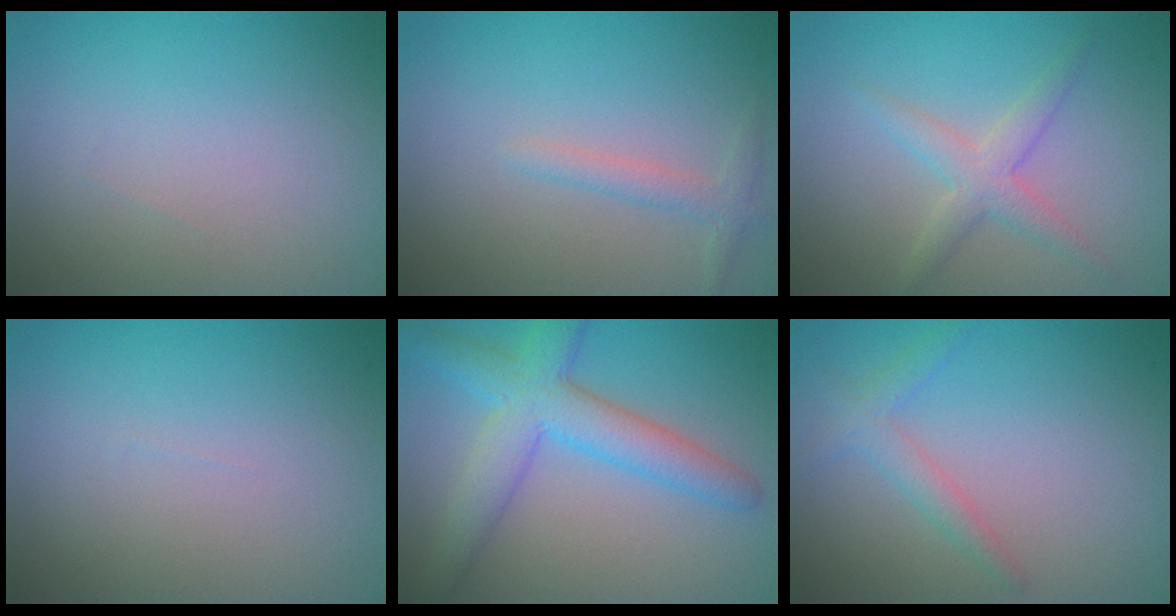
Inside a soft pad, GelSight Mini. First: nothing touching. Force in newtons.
{"total": 1.5, "press": 1.5, "slide": 0.0}
{"total": 2.6, "press": 2.6, "slide": 0.2}
{"total": 0.0}
{"total": 5.9, "press": 5.9, "slide": 0.1}
{"total": 1.9, "press": 1.9, "slide": 0.0}